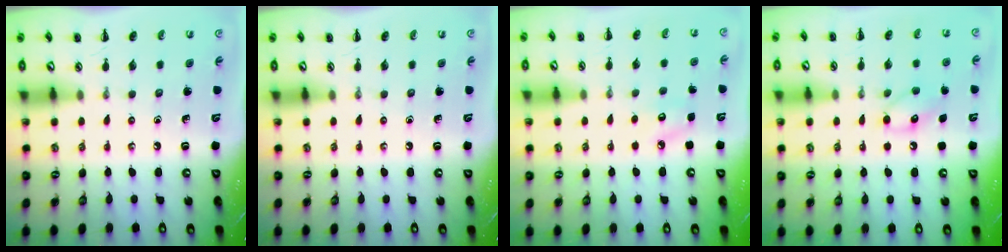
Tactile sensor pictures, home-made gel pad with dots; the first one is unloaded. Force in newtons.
{"total": 0.0}
{"total": 6.3, "press": 6.1, "slide": 1.7}
{"total": 9.4, "press": 9.3, "slide": 1.1}